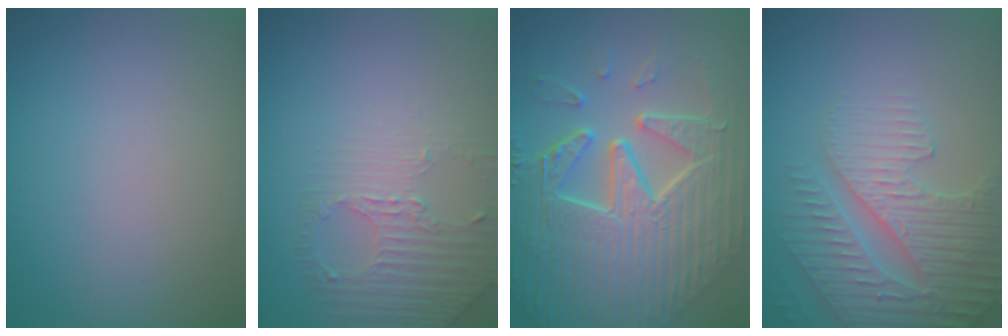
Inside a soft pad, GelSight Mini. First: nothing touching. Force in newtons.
{"total": 1.8, "press": 1.5, "slide": 1.0}
{"total": 10.8, "press": 7.4, "slide": 7.8}
{"total": 4.4, "press": 4.3, "slide": 0.5}